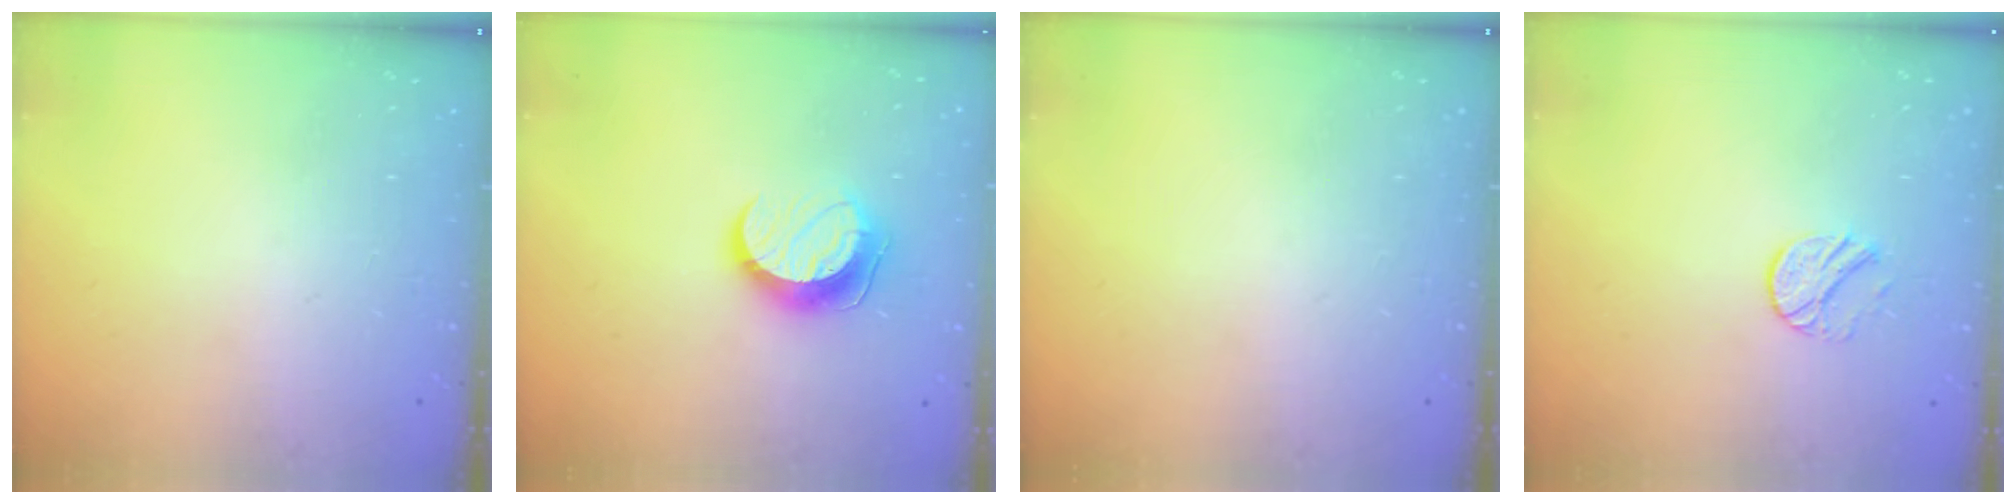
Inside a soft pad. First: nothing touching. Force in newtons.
{"total": 11.2, "press": 11.2, "slide": 1.0}
{"total": 0.0}
{"total": 8.0, "press": 8.0, "slide": 0.7}